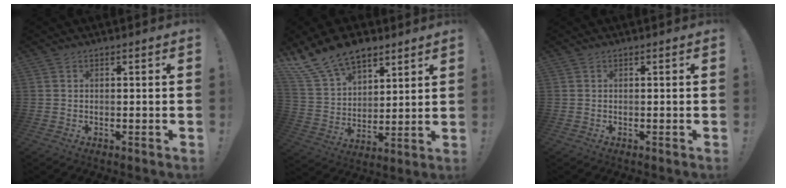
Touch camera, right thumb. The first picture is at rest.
{"total": 15.5, "force": [11.5, 8.5, 6.1], "torque": [-0.124, -0.072, 0.221]}
{"total": 0.0}